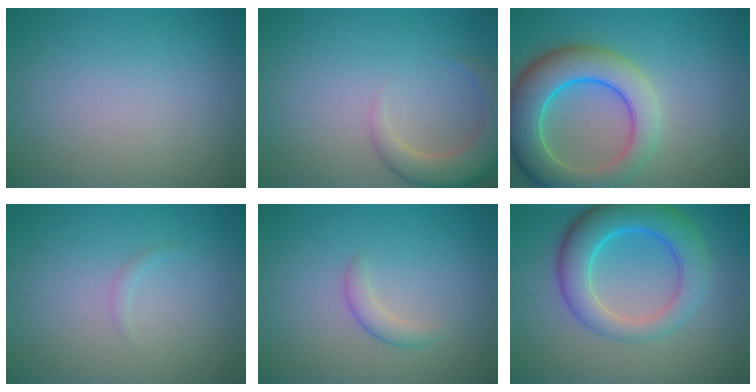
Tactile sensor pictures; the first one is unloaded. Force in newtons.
{"total": 4.6, "press": 4.6, "slide": 0.5}
{"total": 8.9, "press": 8.8, "slide": 0.7}
{"total": 0.6, "press": 0.6, "slide": 0.0}
{"total": 1.5, "press": 1.5, "slide": 0.0}
{"total": 7.0, "press": 7.0, "slide": 0.2}